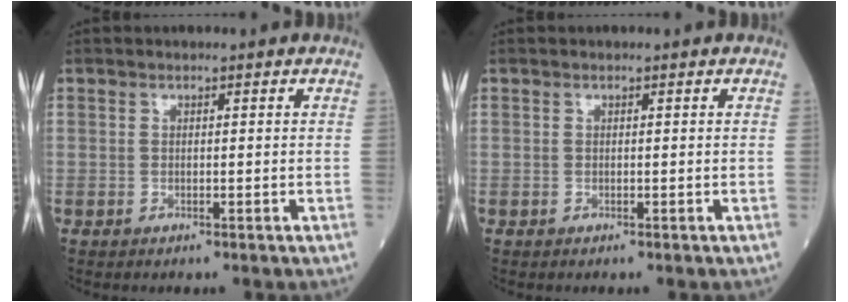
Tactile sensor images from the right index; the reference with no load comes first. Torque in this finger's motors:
{"motor_torque": [0.01, 0.01, 0.00, -0.01]}